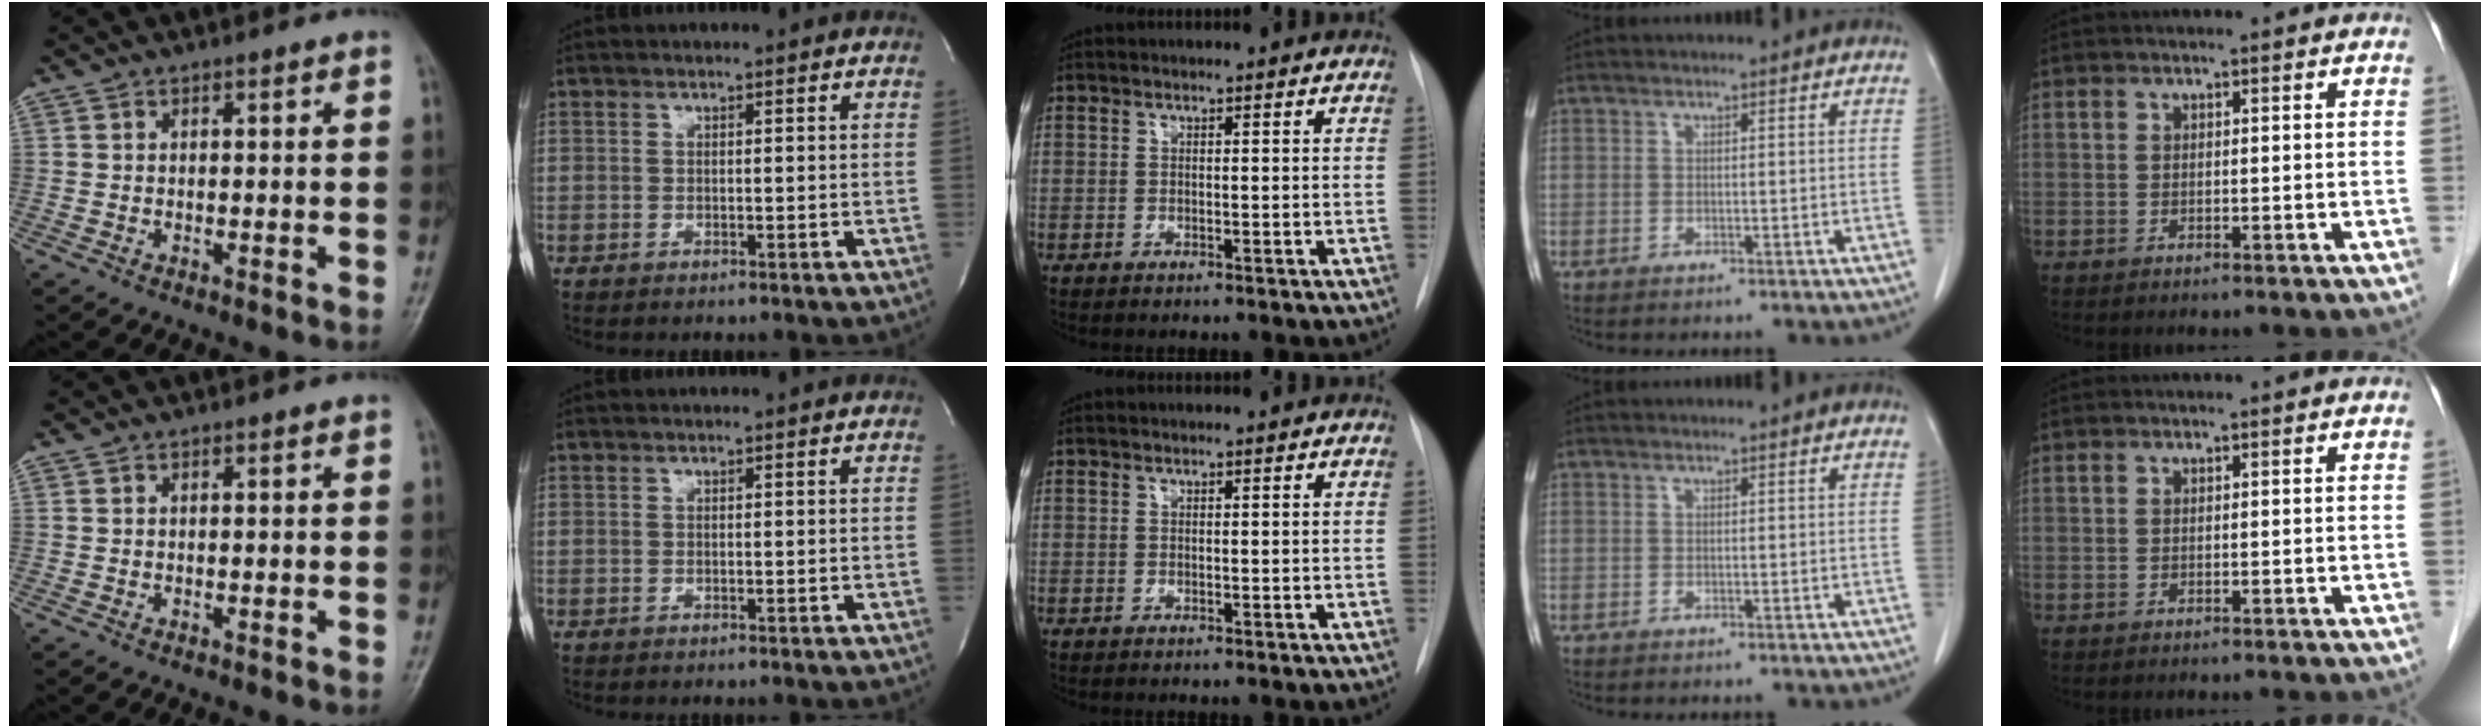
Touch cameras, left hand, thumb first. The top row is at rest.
{}